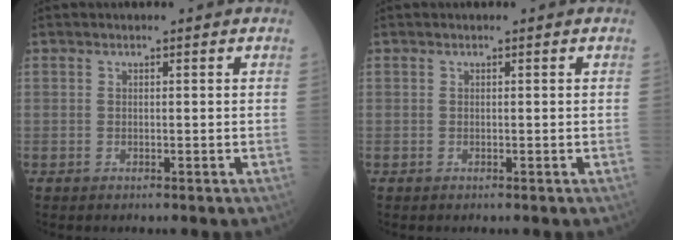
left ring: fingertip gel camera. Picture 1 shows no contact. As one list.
[{"total": 0.0}]